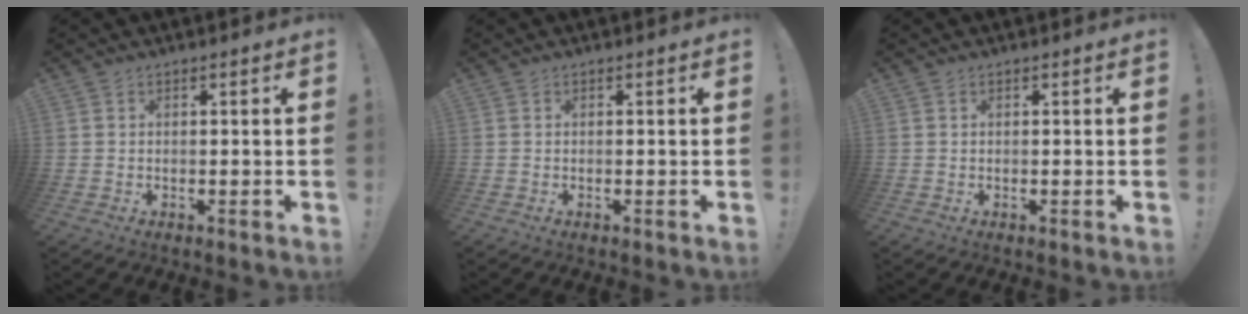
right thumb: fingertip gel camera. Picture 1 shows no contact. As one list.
[{"total": 0.0}, {"total": 0.0}]